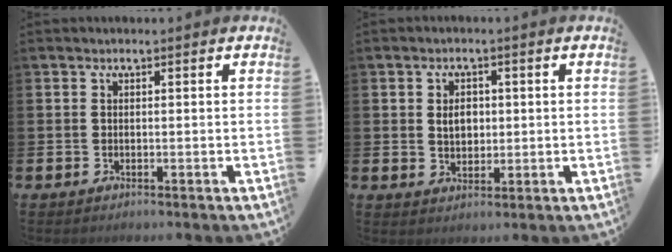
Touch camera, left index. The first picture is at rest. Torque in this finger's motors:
{"motor_torque": [0.09, 0.00, 0.09, 0.08]}